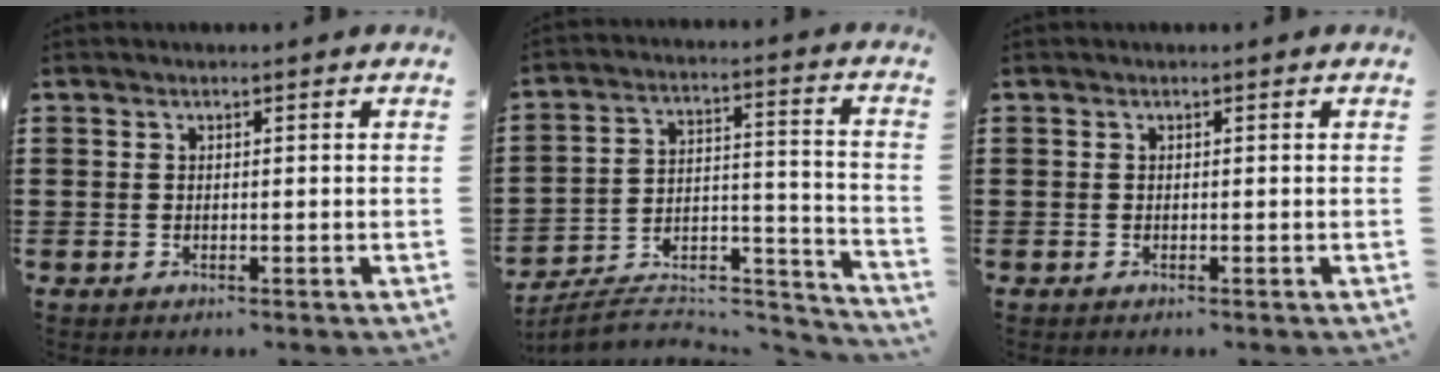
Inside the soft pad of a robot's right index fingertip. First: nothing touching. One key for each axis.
{"total": 7.7, "fx": -6.6, "fy": 2.5, "fz": 3.1, "tx": -0.052, "ty": 0.008, "tz": -0.127}
{"total": 0.0}